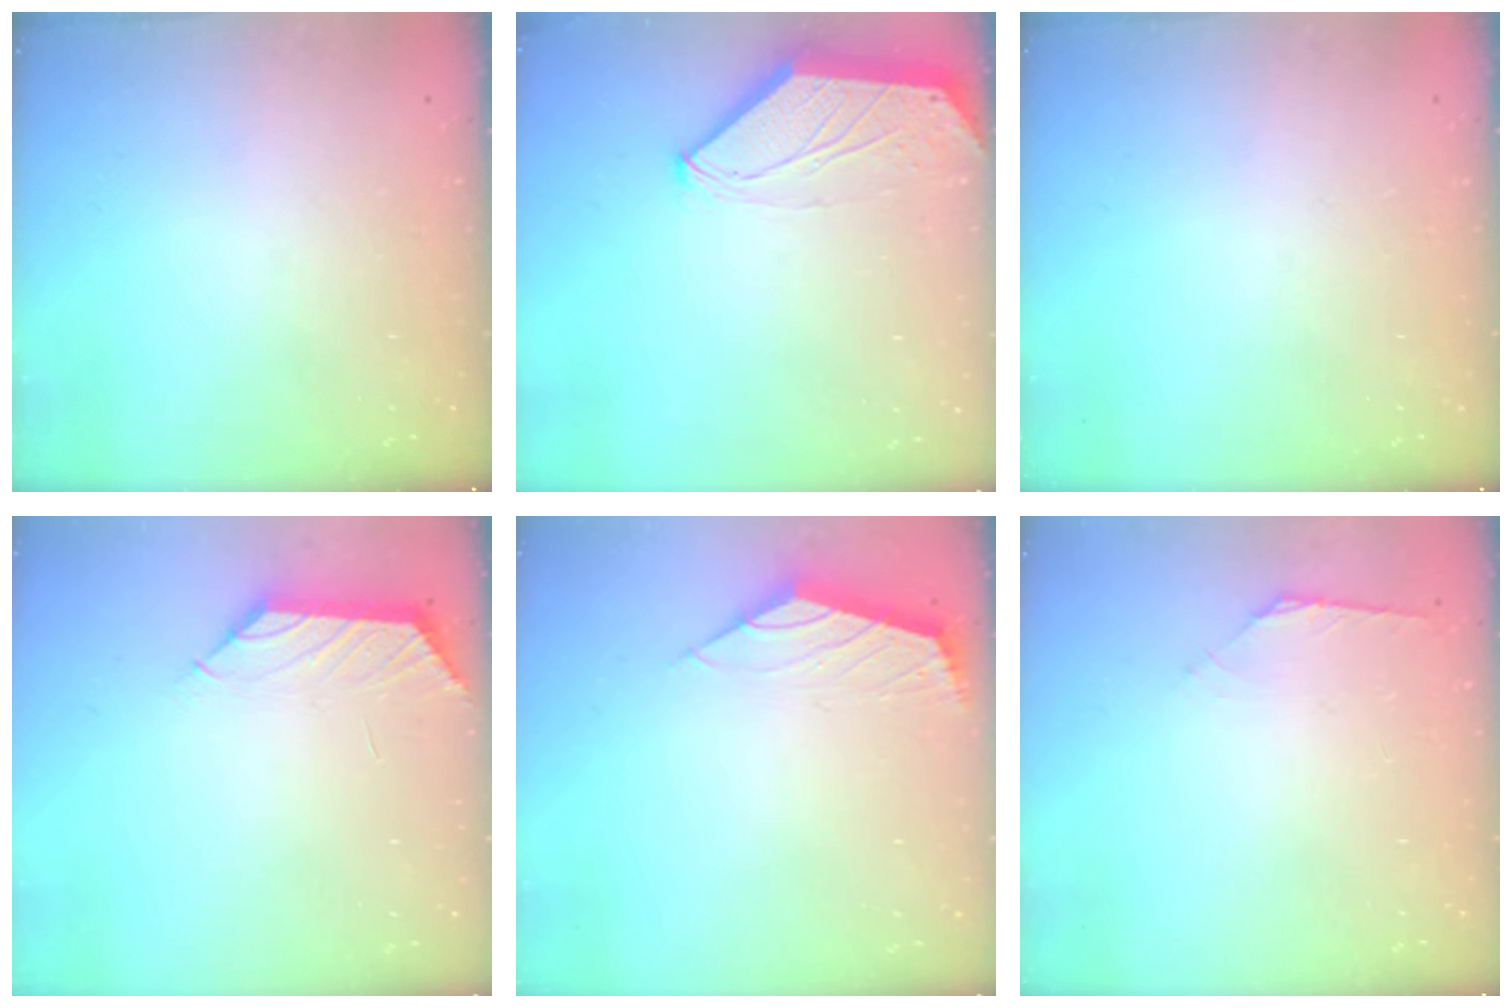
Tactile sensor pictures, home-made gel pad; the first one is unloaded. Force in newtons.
{"total": 0.0}
{"total": 0.0}
{"total": 1.2, "press": 1.1, "slide": 0.6}
{"total": 2.3, "press": 2.2, "slide": 0.6}
{"total": 2.1, "press": 2.0, "slide": 0.6}